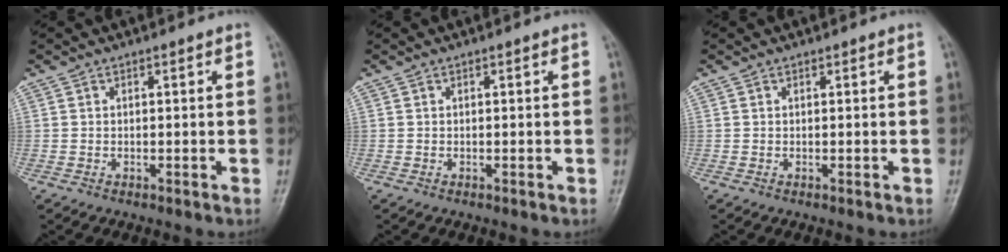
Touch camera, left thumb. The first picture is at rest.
{"total": 0.0}
{"total": 0.0}